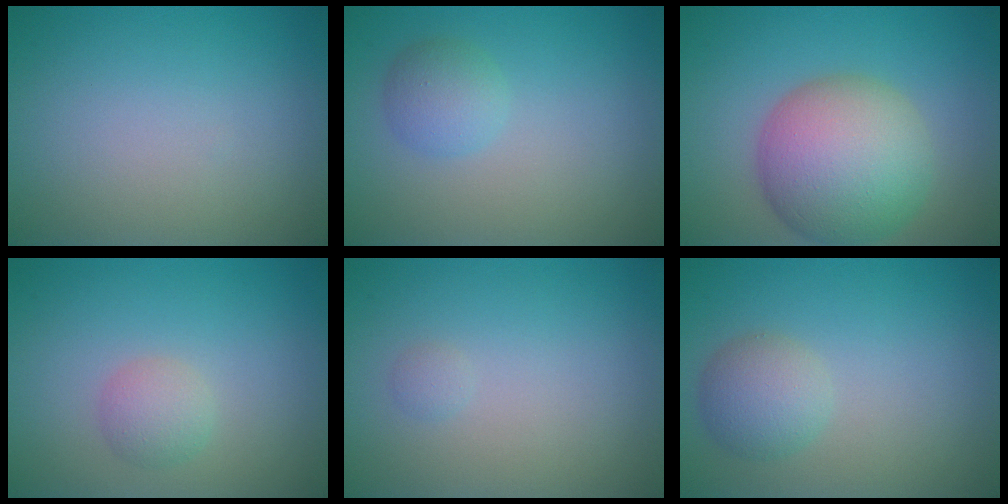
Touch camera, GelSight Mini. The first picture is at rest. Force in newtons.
{"total": 2.3, "press": 2.3, "slide": 0.1}
{"total": 9.4, "press": 9.4, "slide": 0.3}
{"total": 1.9, "press": 1.9, "slide": 0.1}
{"total": 0.6, "press": 0.6, "slide": 0.1}
{"total": 2.9, "press": 2.9, "slide": 0.0}